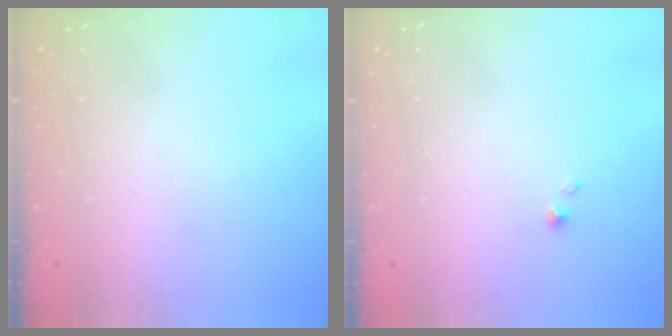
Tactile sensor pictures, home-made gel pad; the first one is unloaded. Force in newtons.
{"total": 0.0}